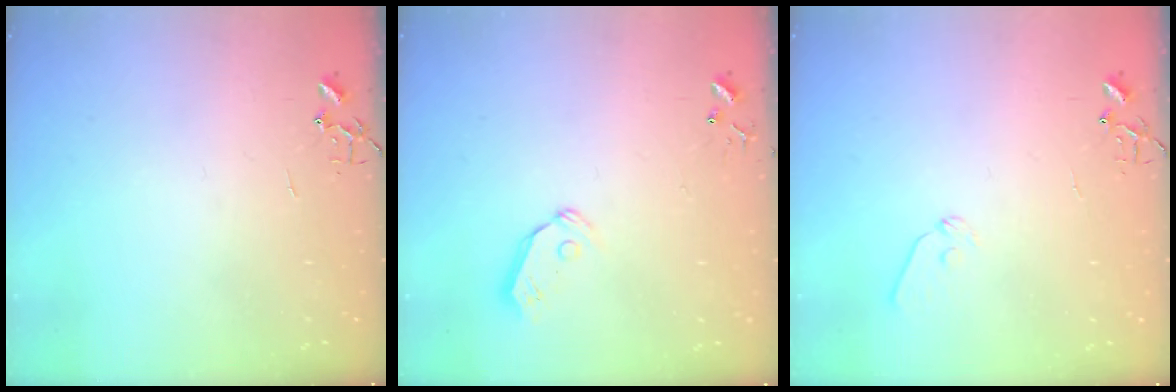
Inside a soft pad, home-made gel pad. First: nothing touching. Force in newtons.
{"total": 7.3, "press": 7.2, "slide": 0.8}
{"total": 6.8, "press": 6.8, "slide": 1.0}